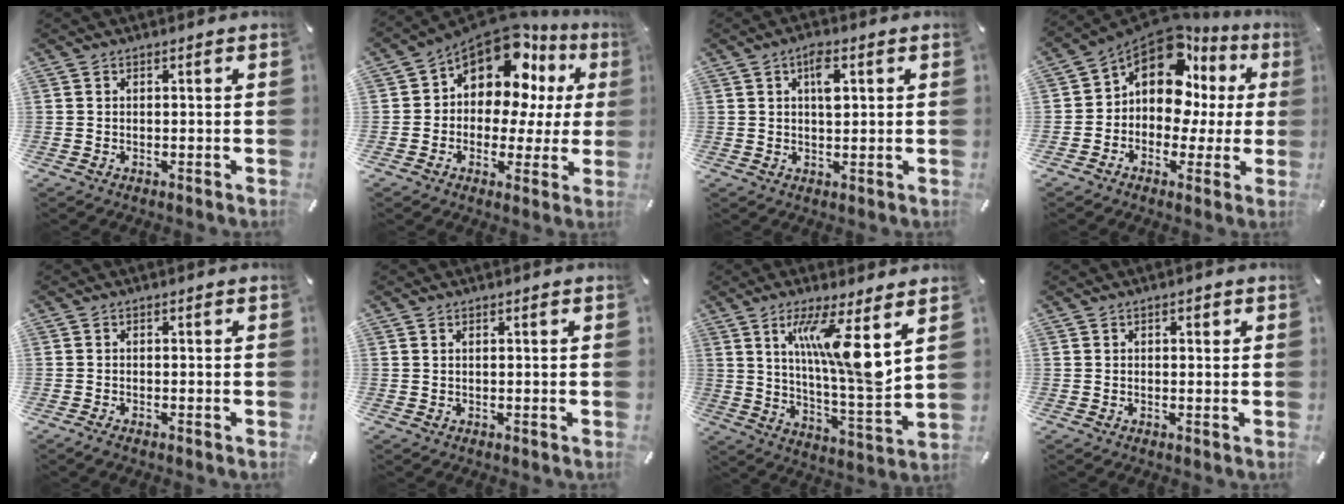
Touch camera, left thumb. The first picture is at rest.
{"total": 13.6, "force": [7.7, 8.2, 7.6], "torque": [-0.127, -0.065, 0.136]}
{"total": 5.2, "force": [1.7, 2.3, 4.3], "torque": [-0.068, -0.001, 0.023]}
{"total": 13.6, "force": [6.1, 8.8, 8.5], "torque": [-0.165, -0.053, 0.105]}
{"total": 0.8, "force": [-0.5, 0.2, 0.6], "torque": [-0.013, -0.002, -0.009]}
{"total": 0.5, "force": [0.2, 0.1, 0.5], "torque": [-0.009, 0.001, 0.004]}
{"total": 15.1, "force": [6.7, 2.0, 13.3], "torque": [-0.231, -0.041, 0.101]}
{"total": 1.3, "force": [0.4, 0.7, 1.1], "torque": [-0.014, 0.002, 0.003]}